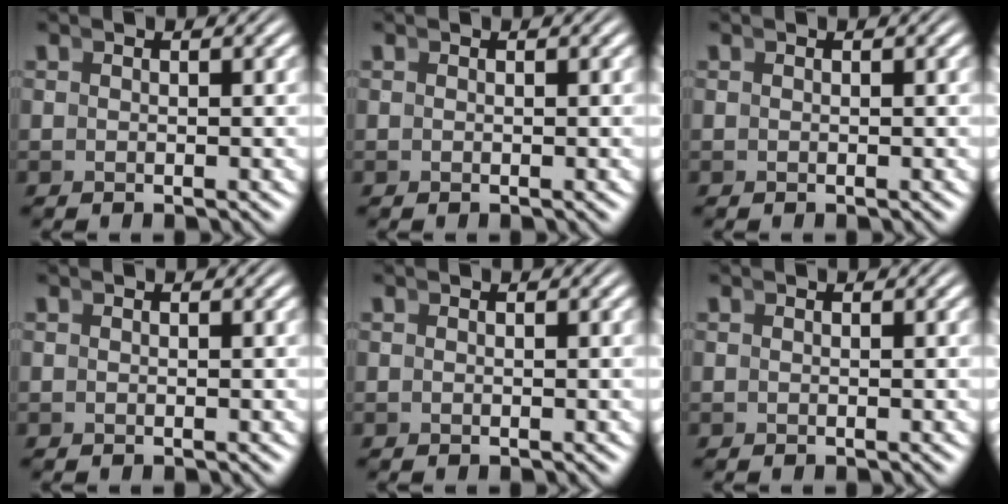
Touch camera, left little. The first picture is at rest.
{"total": 0.0}
{"total": 0.0}
{"total": 0.0}
{"total": 0.0}
{"total": 0.0}